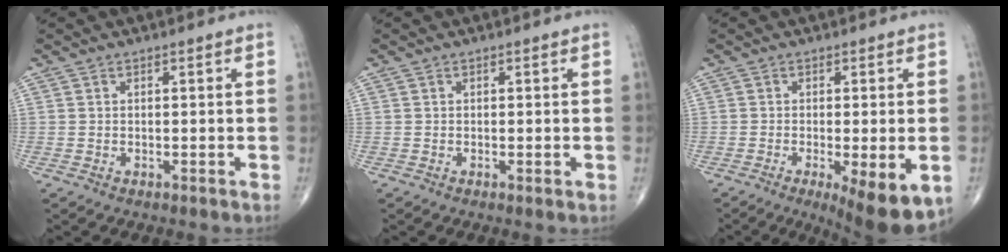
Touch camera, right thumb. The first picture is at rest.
{"total": 0.6, "force": [0.0, 0.0, 0.6], "torque": [-0.012, -0.003, -0.001]}
{"total": 11.1, "force": [-4.5, 2.9, 9.8], "torque": [-0.128, -0.015, -0.061]}